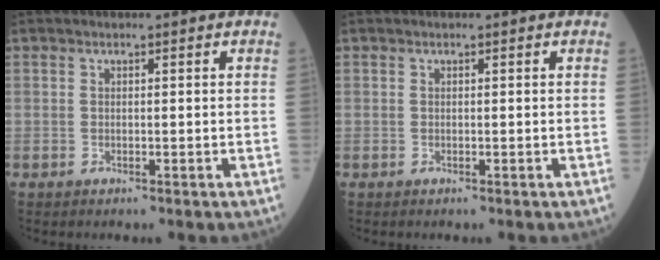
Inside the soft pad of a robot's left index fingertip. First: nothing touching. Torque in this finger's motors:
{"motor_torque": [-0.15, 0.16, 0.00, 0.00]}